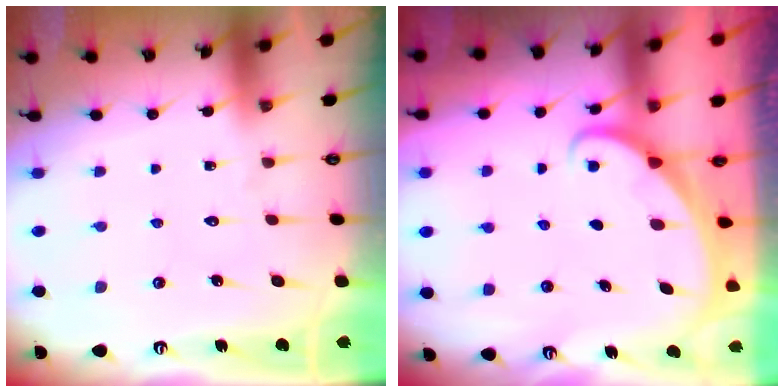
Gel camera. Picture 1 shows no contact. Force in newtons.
{"total": 1.6, "press": 1.6, "slide": 0.1}